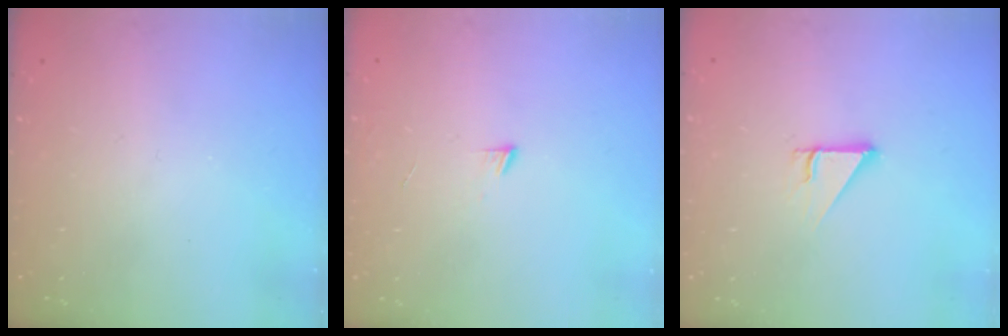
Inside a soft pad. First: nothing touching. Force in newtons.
{"total": 4.0, "press": 3.9, "slide": 0.4}
{"total": 2.5, "press": 2.5, "slide": 0.2}